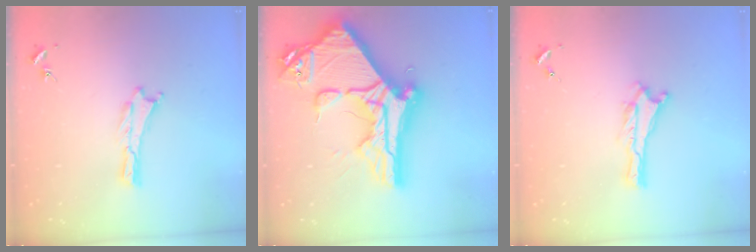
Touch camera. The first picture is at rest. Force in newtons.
{"total": 21.7, "press": 21.6, "slide": 2.2}
{"total": 0.0}